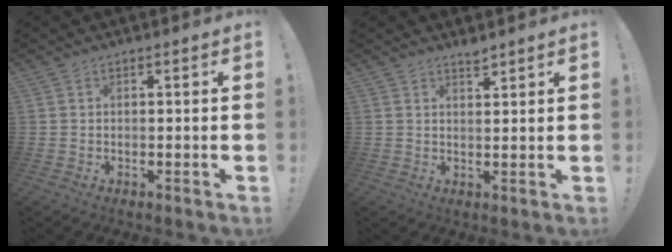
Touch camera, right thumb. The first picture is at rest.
{"total": 2.4, "force": [2.2, 0.2, 0.9], "torque": [0.003, -0.019, 0.035]}